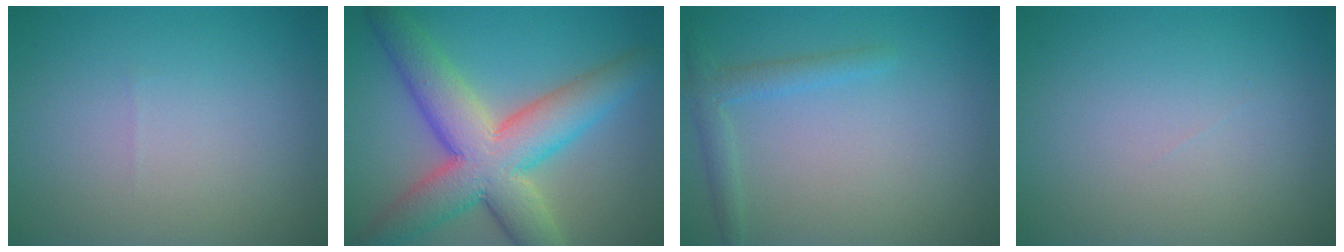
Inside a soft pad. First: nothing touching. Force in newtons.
{"total": 10.1, "press": 10.1, "slide": 0.5}
{"total": 1.9, "press": 1.9, "slide": 0.1}
{"total": 0.0}